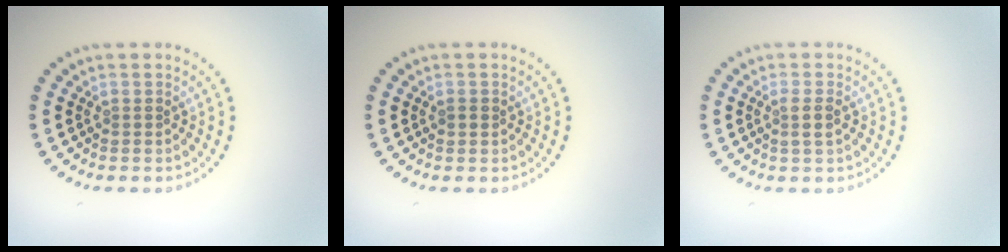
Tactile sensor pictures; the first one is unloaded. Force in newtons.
{"total": 0.8, "press": 0.7, "slide": 0.4}
{"total": 1.5, "press": 1.3, "slide": 0.8}